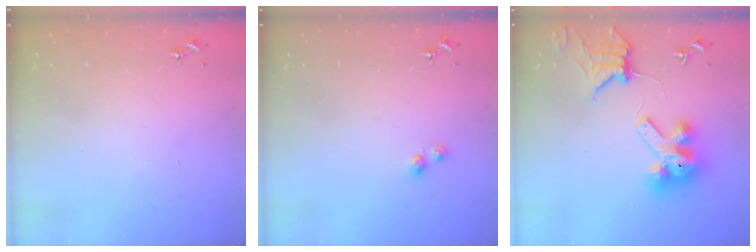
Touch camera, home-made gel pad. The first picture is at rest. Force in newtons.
{"total": 4.3, "press": 4.1, "slide": 1.2}
{"total": 18.0, "press": 17.9, "slide": 2.0}